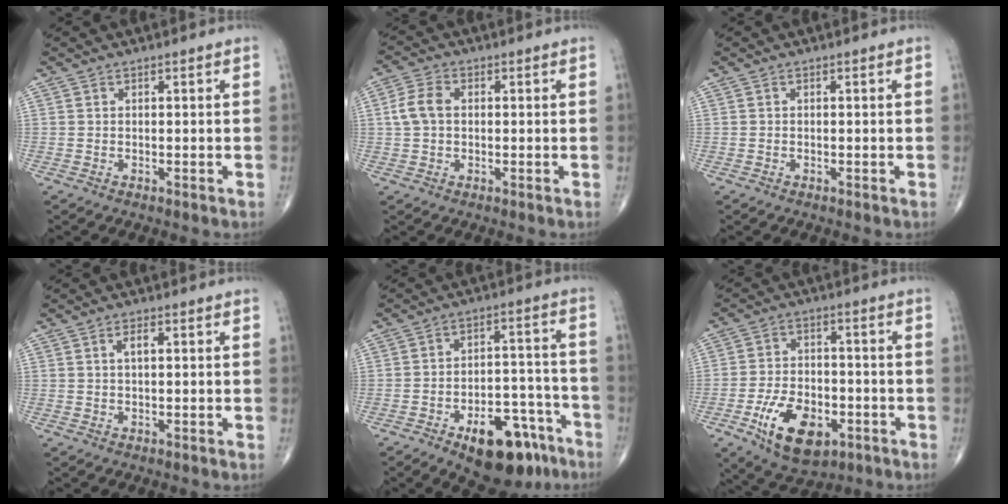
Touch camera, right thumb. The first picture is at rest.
{"total": 5.0, "force": [0.4, 3.4, 3.6], "torque": [-0.080, 0.014, 0.004]}
{"total": 0.0}
{"total": 2.2, "force": [0.6, 0.9, 1.9], "torque": [-0.035, 0.003, 0.010]}
{"total": 16.2, "force": [-9.5, 7.9, 10.4], "torque": [-0.117, 0.073, -0.131]}
{"total": 13.5, "force": [-5.6, 7.7, 9.5], "torque": [-0.145, 0.015, -0.087]}